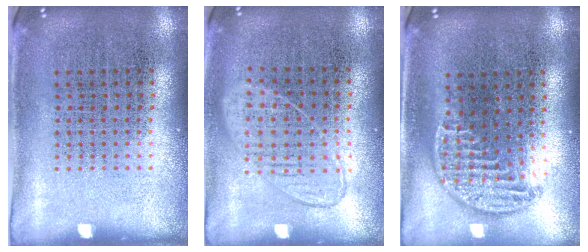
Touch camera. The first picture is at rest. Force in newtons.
{"total": 1.0, "press": 0.9, "slide": 0.4}
{"total": 1.2, "press": 1.0, "slide": 0.7}